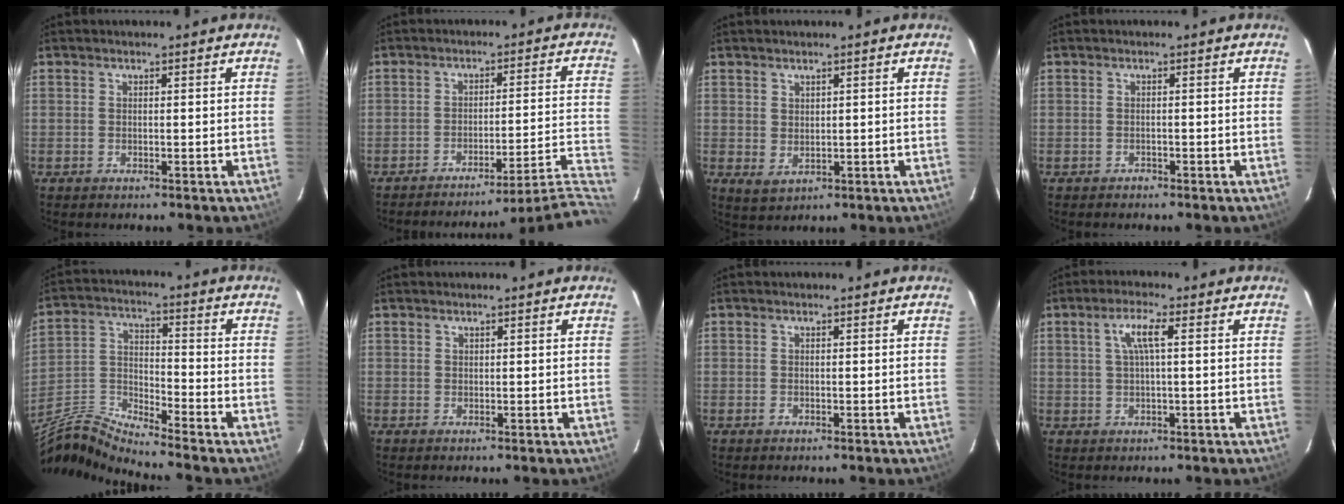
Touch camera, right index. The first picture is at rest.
{"total": 13.8, "force": [-12.0, -5.6, 4.1], "torque": [-0.033, -0.013, -0.180]}
{"total": 2.5, "force": [1.0, 1.9, 1.3], "torque": [-0.022, 0.000, 0.026]}
{"total": 0.8, "force": [-0.7, 0.4, -0.1], "torque": [0.000, 0.006, -0.010]}
{"total": 7.5, "force": [-6.8, 0.1, 3.3], "torque": [-0.081, 0.002, -0.146]}
{"total": 0.0}
{"total": 0.7, "force": [-0.3, 0.5, 0.2], "torque": [-0.002, 0.002, -0.006]}
{"total": 4.4, "force": [1.1, 0.5, 4.2], "torque": [-0.082, 0.008, 0.020]}